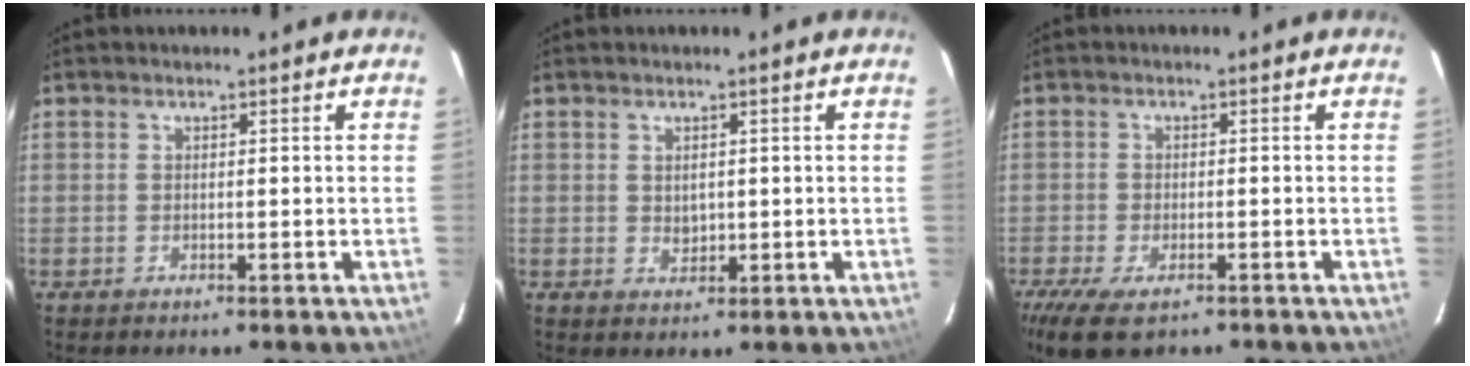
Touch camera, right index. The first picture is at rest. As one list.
[{"total": 2.1, "force": [0.3, 1.7, 1.2], "torque": [-0.017, 0.001, 0.008]}, {"total": 8.1, "force": [-5.3, 3.5, 5.1], "torque": [-0.124, -0.031, -0.093]}]